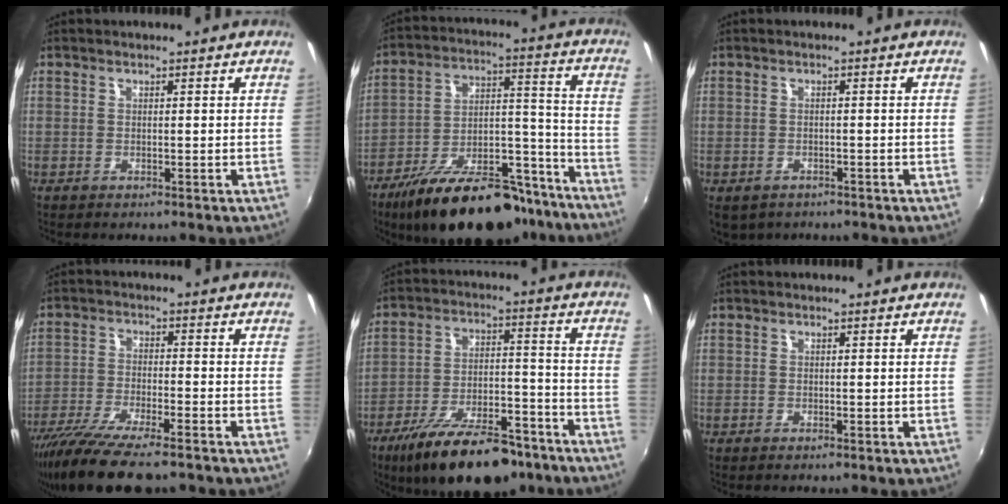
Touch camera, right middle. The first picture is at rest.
{"total": 26.1, "force": [-19.4, 10.3, 14.0], "torque": [-0.223, 0.017, -0.273]}
{"total": 4.8, "force": [-3.0, 3.1, 2.2], "torque": [-0.049, -0.019, -0.038]}
{"total": 14.1, "force": [-11.1, 2.7, 8.2], "torque": [-0.177, -0.046, -0.195]}
{"total": 21.0, "force": [-15.4, 8.0, 11.8], "torque": [-0.210, -0.014, -0.229]}
{"total": 0.0}